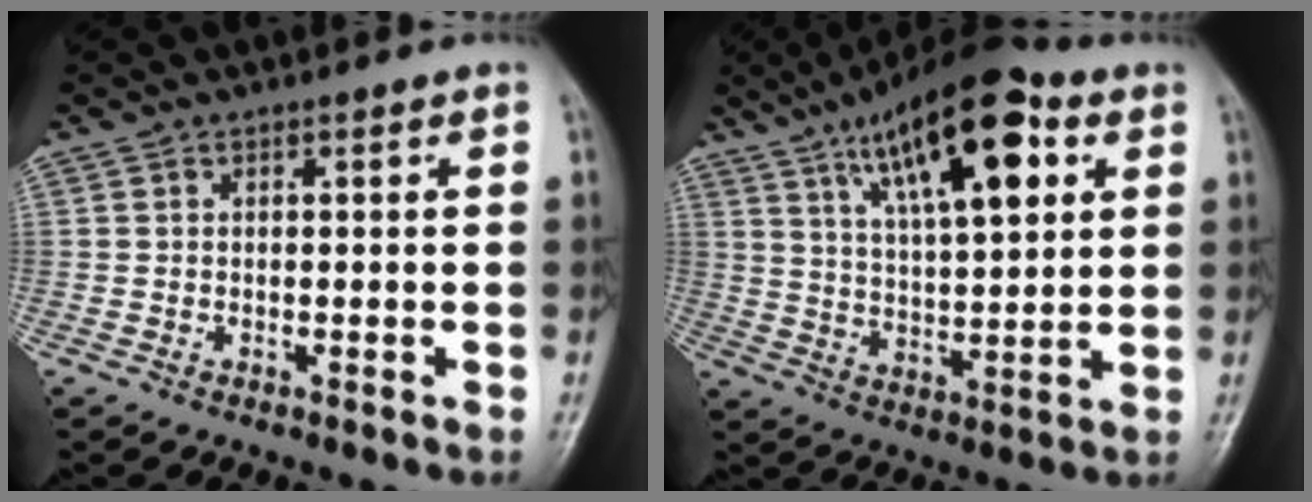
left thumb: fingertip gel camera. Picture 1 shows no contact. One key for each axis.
{"total": 18.8, "fx": 8.5, "fy": 7.0, "fz": 15.2, "tx": -0.210, "ty": -0.017, "tz": 0.140}